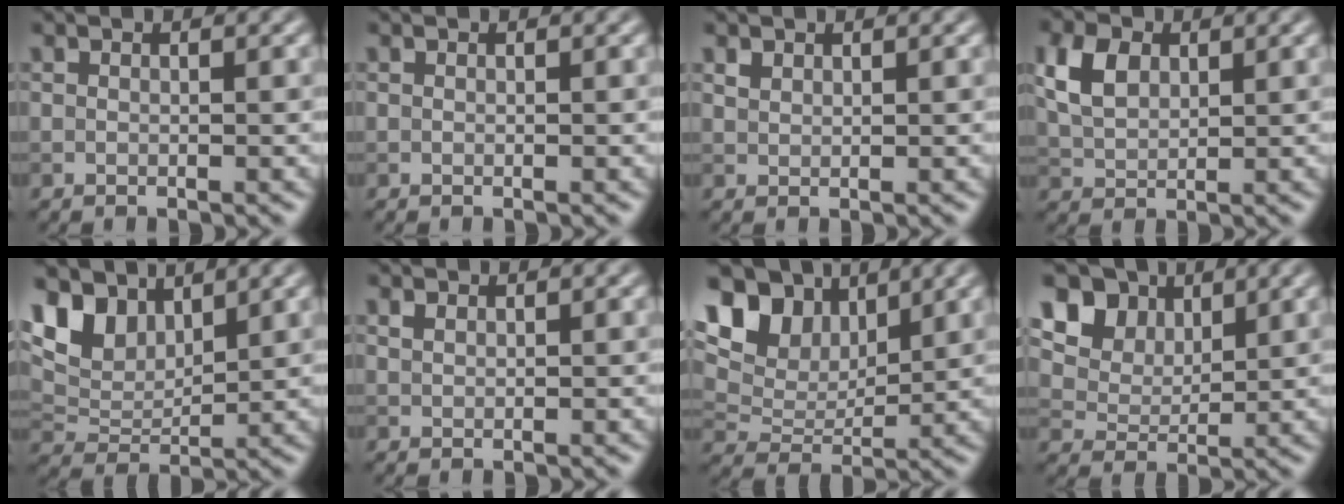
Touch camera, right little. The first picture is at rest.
{"total": 0.0}
{"total": 1.0, "force": [0.8, 0.5, 0.3], "torque": [-0.008, 0.001, 0.018]}
{"total": 4.3, "force": [1.6, 2.9, 2.8], "torque": [-0.068, 0.006, 0.029]}
{"total": 6.3, "force": [3.9, 3.6, 3.4], "torque": [-0.075, 0.003, 0.070]}
{"total": 0.7, "force": [0.6, 0.4, 0.3], "torque": [-0.010, 0.001, 0.013]}
{"total": 10.0, "force": [5.3, 6.1, 5.9], "torque": [-0.121, 0.023, 0.081]}
{"total": 10.9, "force": [6.1, 7.5, 4.9], "torque": [-0.109, 0.019, 0.104]}